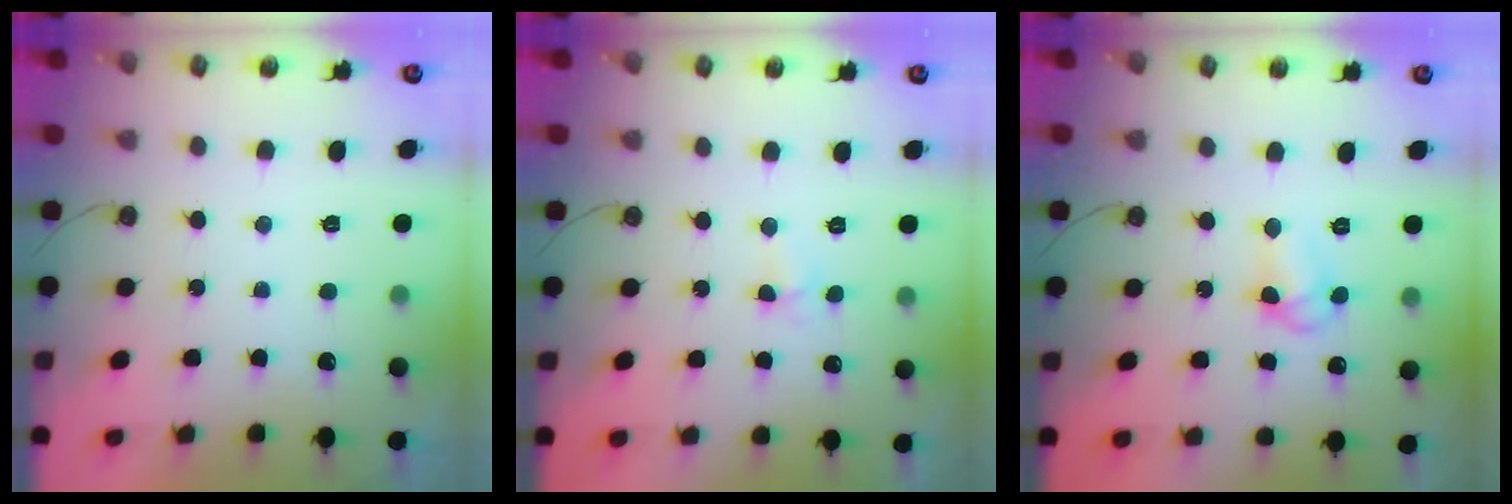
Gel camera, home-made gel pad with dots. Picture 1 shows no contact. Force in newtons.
{"total": 3.8, "press": 3.8, "slide": 0.5}
{"total": 7.0, "press": 7.0, "slide": 0.6}